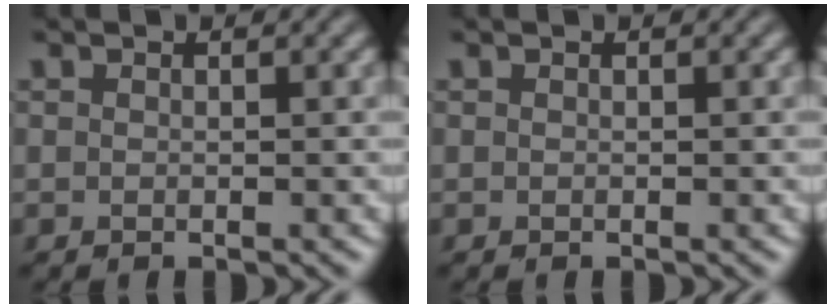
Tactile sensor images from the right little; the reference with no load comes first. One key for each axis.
{"total": 0.0}